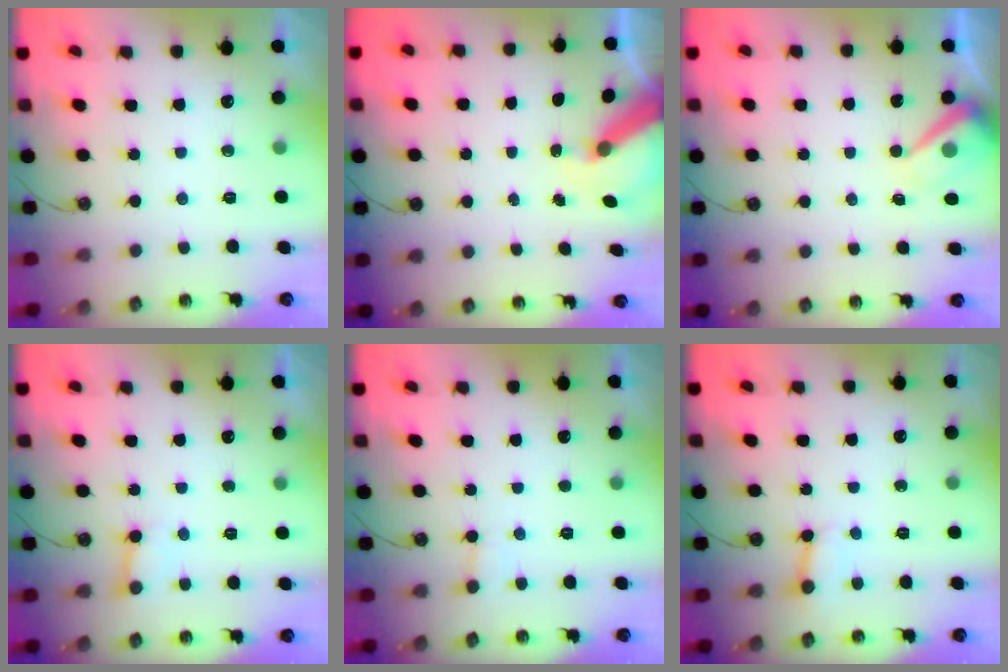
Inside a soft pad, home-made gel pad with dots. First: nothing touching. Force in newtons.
{"total": 7.8, "press": 7.8, "slide": 0.8}
{"total": 7.7, "press": 7.7, "slide": 0.8}
{"total": 5.2, "press": 5.1, "slide": 0.5}
{"total": 3.9, "press": 3.9, "slide": 0.6}
{"total": 3.1, "press": 3.0, "slide": 0.4}